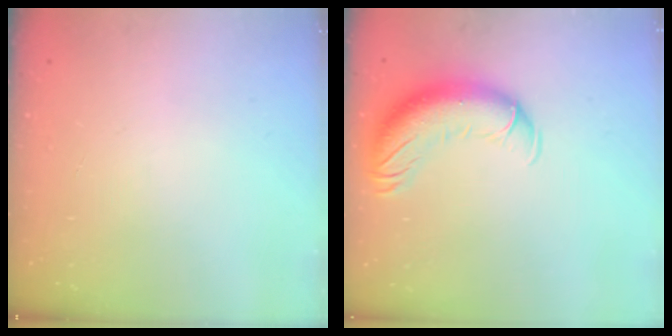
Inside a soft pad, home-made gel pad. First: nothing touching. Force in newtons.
{"total": 14.0, "press": 13.6, "slide": 3.3}